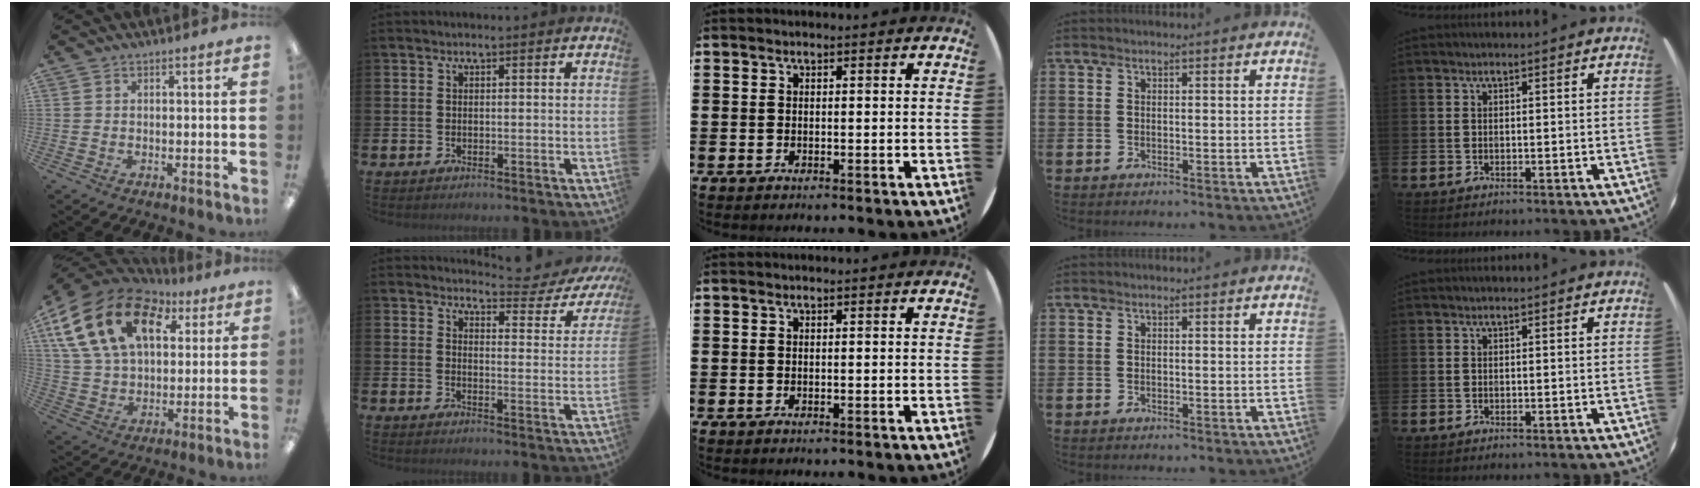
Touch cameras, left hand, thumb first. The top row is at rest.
{"thumb": {"total": 20.0, "force": [9.3, 12.6, 12.4], "torque": [-0.240, -0.025, 0.169]}, "index": {"total": 3.8, "force": [3.5, 1.1, 1.0], "torque": [-0.019, -0.030, 0.052]}}